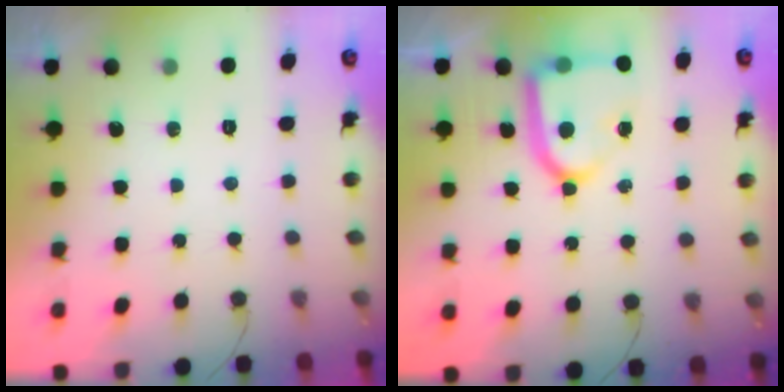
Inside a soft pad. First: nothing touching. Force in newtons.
{"total": 16.3, "press": 16.2, "slide": 1.6}